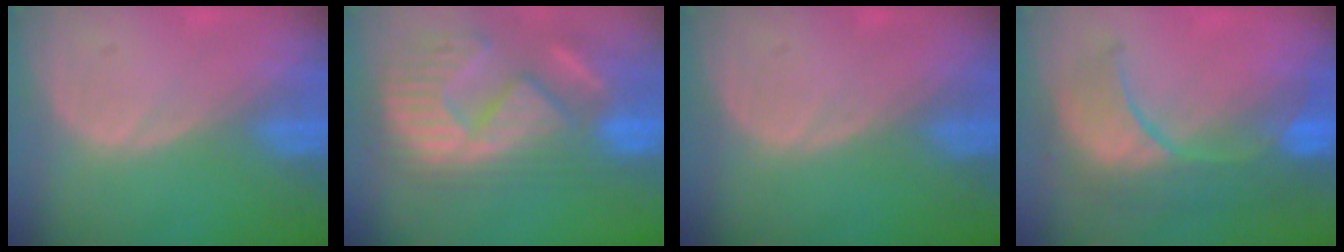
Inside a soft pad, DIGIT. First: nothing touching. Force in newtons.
{"total": 13.4, "press": 12.2, "slide": 5.7}
{"total": 0.0}
{"total": 10.0, "press": 9.2, "slide": 4.1}